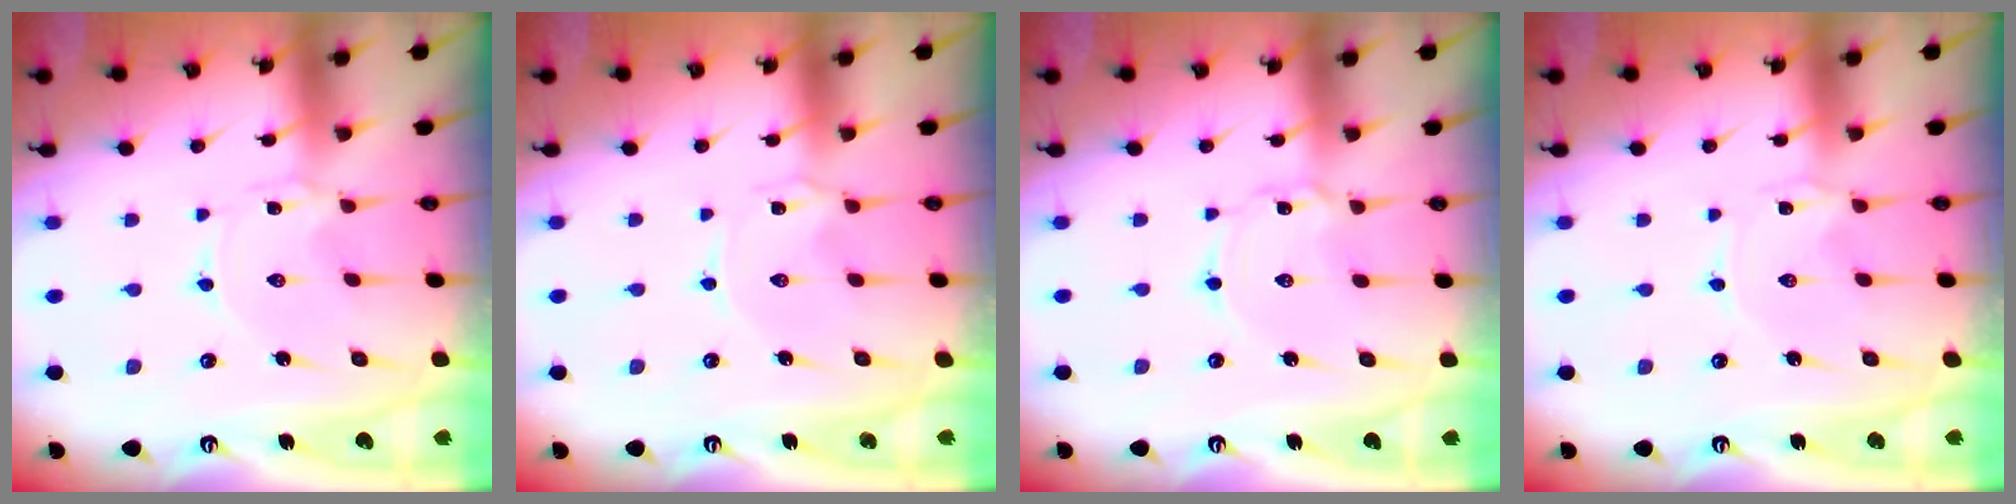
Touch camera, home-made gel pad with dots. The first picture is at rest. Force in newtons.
{"total": 0.0}
{"total": 2.0, "press": 2.0, "slide": 0.1}
{"total": 0.0}